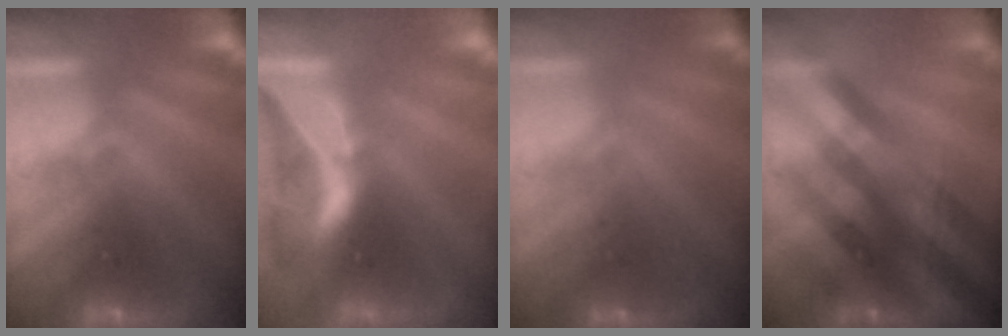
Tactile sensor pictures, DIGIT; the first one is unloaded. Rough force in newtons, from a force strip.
{"total": 1.8}
{"total": 1.4}
{"total": 2.6}